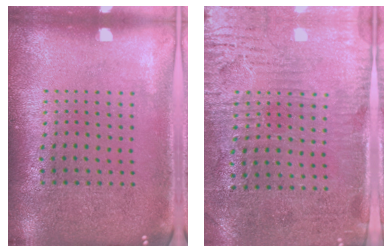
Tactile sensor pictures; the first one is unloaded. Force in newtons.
{"total": 3.3, "press": 2.8, "slide": 1.7}